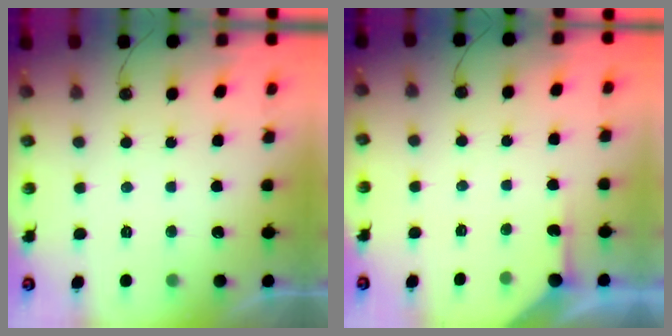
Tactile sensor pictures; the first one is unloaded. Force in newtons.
{"total": 2.3, "press": 2.2, "slide": 0.3}